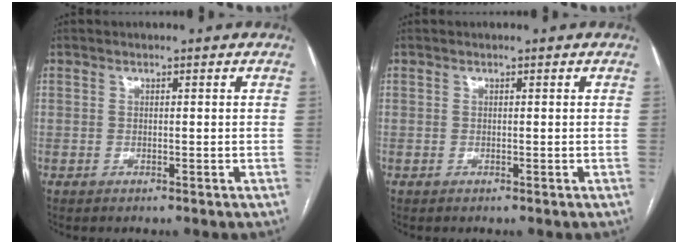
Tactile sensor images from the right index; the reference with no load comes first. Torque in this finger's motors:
{"motor_torque": [0.11, 0.10, -0.02, -0.01]}